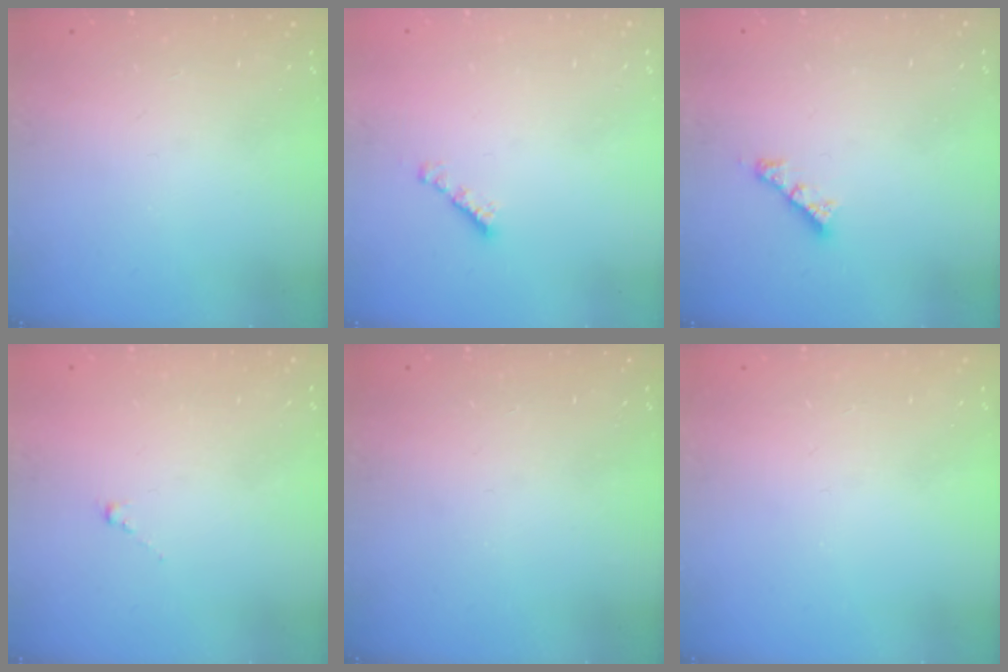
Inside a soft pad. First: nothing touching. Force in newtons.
{"total": 2.3, "press": 2.2, "slide": 0.4}
{"total": 3.4, "press": 3.3, "slide": 0.4}
{"total": 0.8, "press": 0.7, "slide": 0.5}
{"total": 0.0}
{"total": 0.0}